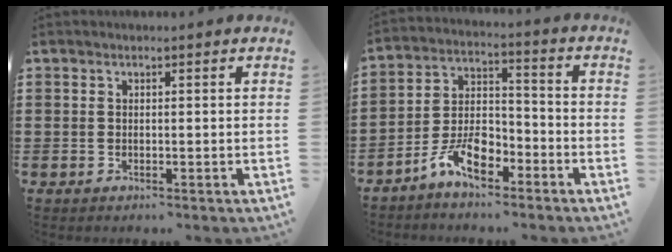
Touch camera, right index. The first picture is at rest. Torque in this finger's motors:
{"motor_torque": [1.08, 1.06, 0.21, 0.06]}